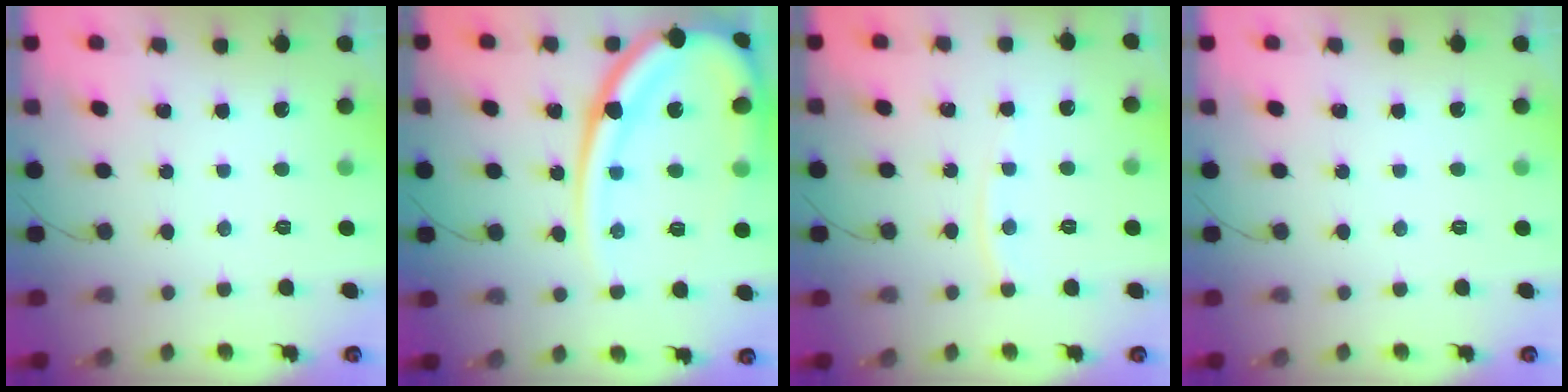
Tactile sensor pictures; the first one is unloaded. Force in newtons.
{"total": 22.2, "press": 22.1, "slide": 2.5}
{"total": 5.1, "press": 5.1, "slide": 0.6}
{"total": 0.0}